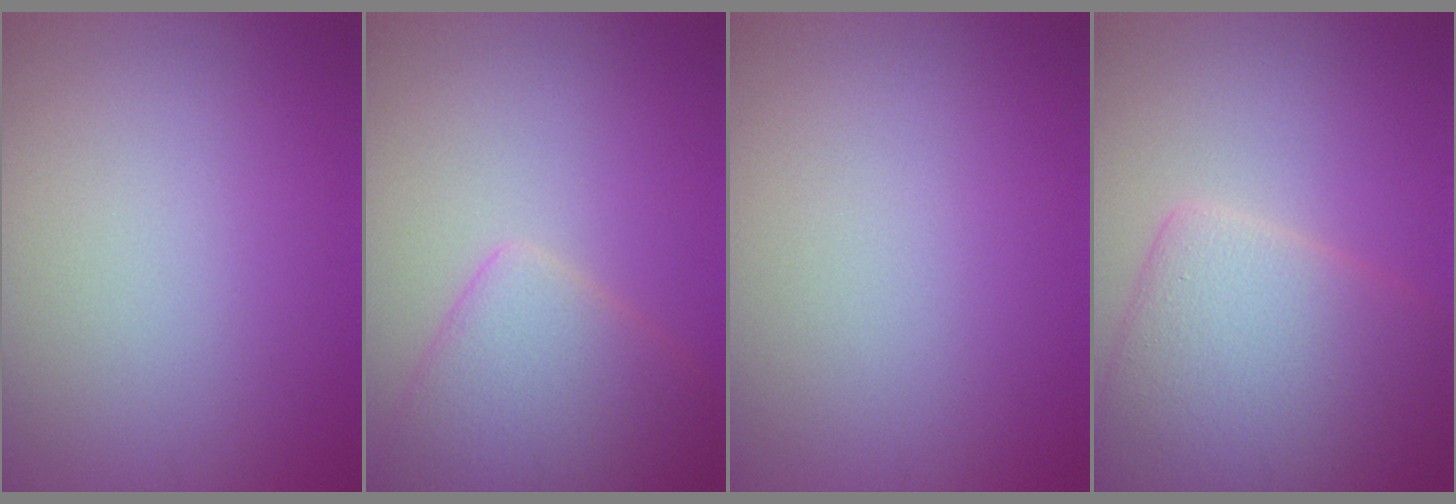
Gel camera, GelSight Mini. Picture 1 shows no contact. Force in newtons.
{"total": 5.4, "press": 5.4, "slide": 0.3}
{"total": 0.0}
{"total": 8.4, "press": 8.4, "slide": 0.2}